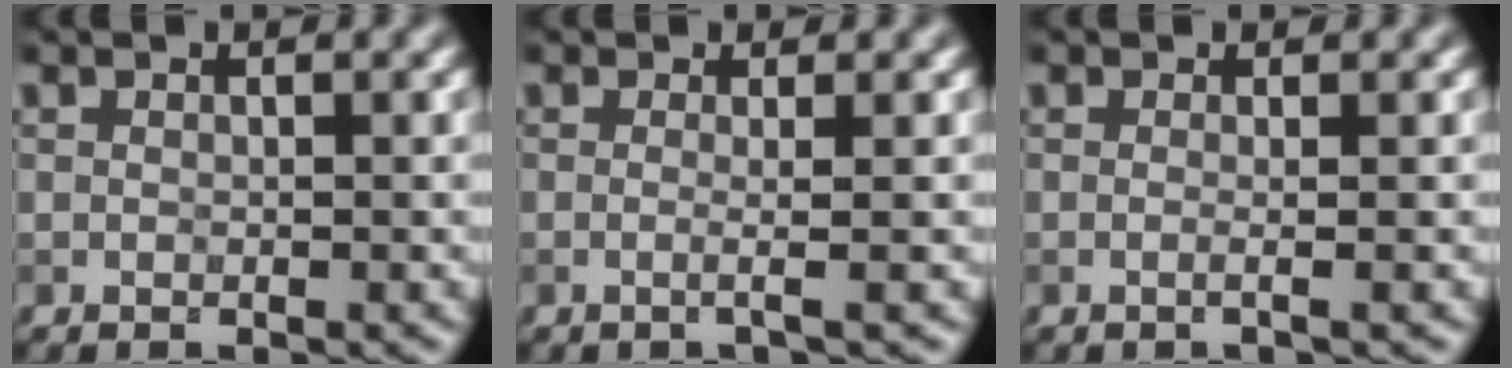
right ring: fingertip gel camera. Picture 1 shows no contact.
{"total": 2.0, "force": [0.1, 0.8, 1.9], "torque": [-0.021, -0.001, -0.026]}
{"total": 2.3, "force": [0.5, 1.2, 1.9], "torque": [-0.003, -0.002, -0.024]}